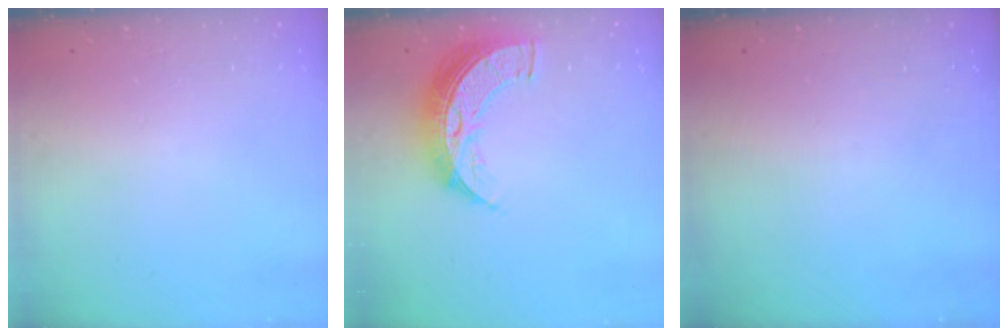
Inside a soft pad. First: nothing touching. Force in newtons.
{"total": 11.9, "press": 11.8, "slide": 1.0}
{"total": 0.0}